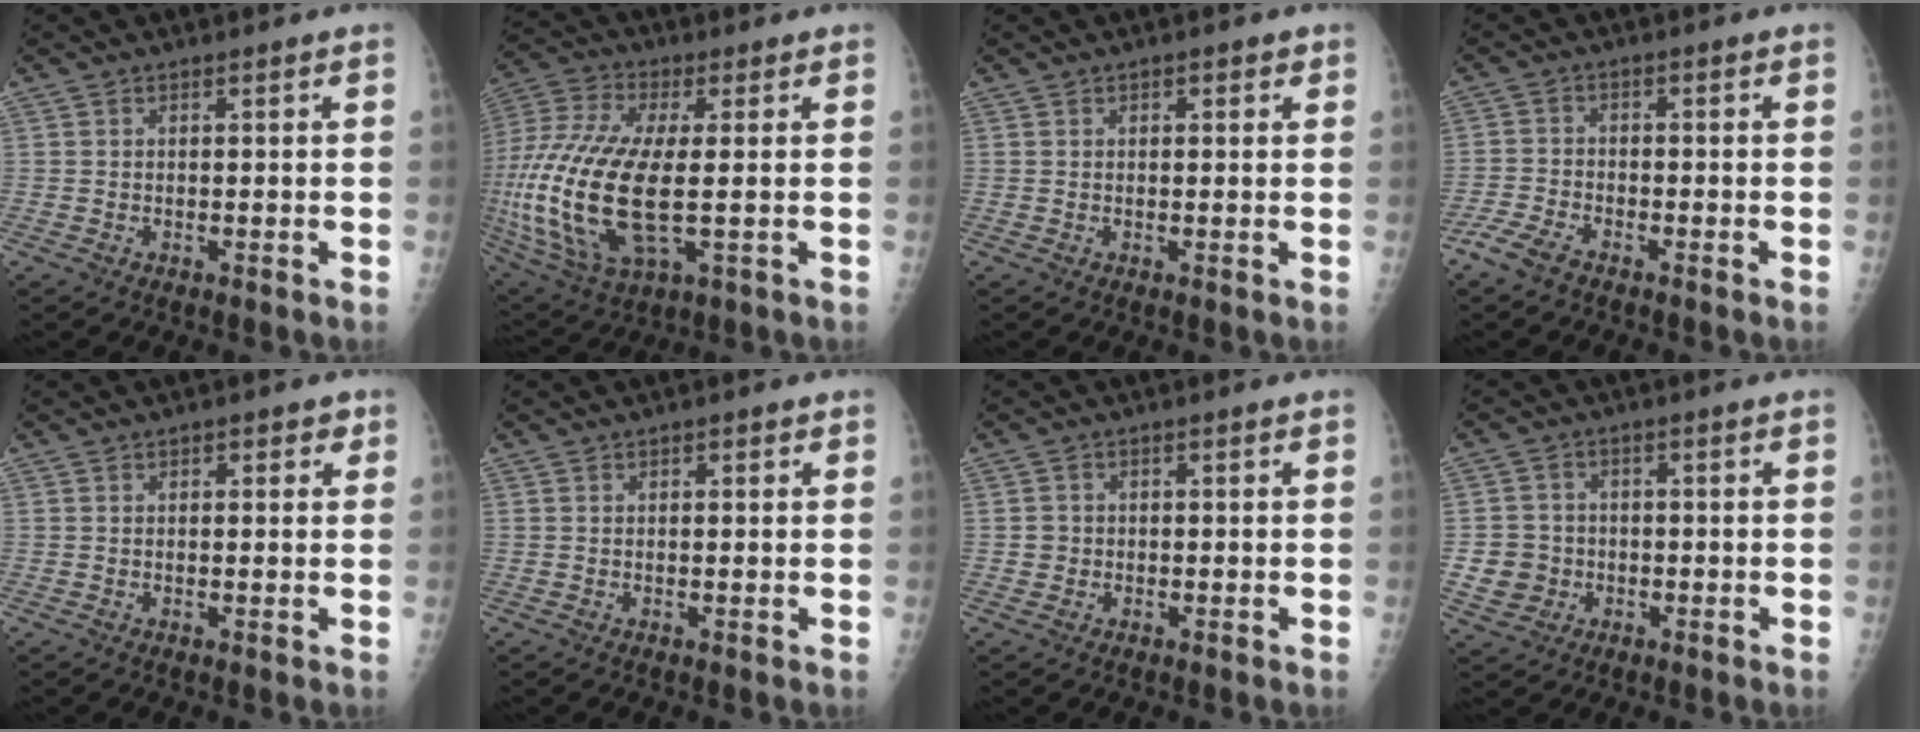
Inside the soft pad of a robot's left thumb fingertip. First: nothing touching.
{"total": 22.4, "force": [-1.6, 9.3, 20.4], "torque": [-0.475, -0.014, -0.020]}
{"total": 1.9, "force": [1.0, 1.0, 1.2], "torque": [-0.009, -0.001, 0.010]}
{"total": 4.4, "force": [-3.6, 1.6, 2.0], "torque": [-0.055, 0.007, -0.073]}
{"total": 2.8, "force": [1.3, 1.6, 1.8], "torque": [-0.005, -0.001, 0.014]}
{"total": 1.4, "force": [0.7, 0.7, 1.0], "torque": [-0.008, 0.001, 0.007]}
{"total": 1.7, "force": [-0.4, 1.7, 0.0], "torque": [0.007, 0.005, -0.006]}
{"total": 5.6, "force": [-1.4, 5.3, 1.1], "torque": [-0.003, 0.008, -0.022]}